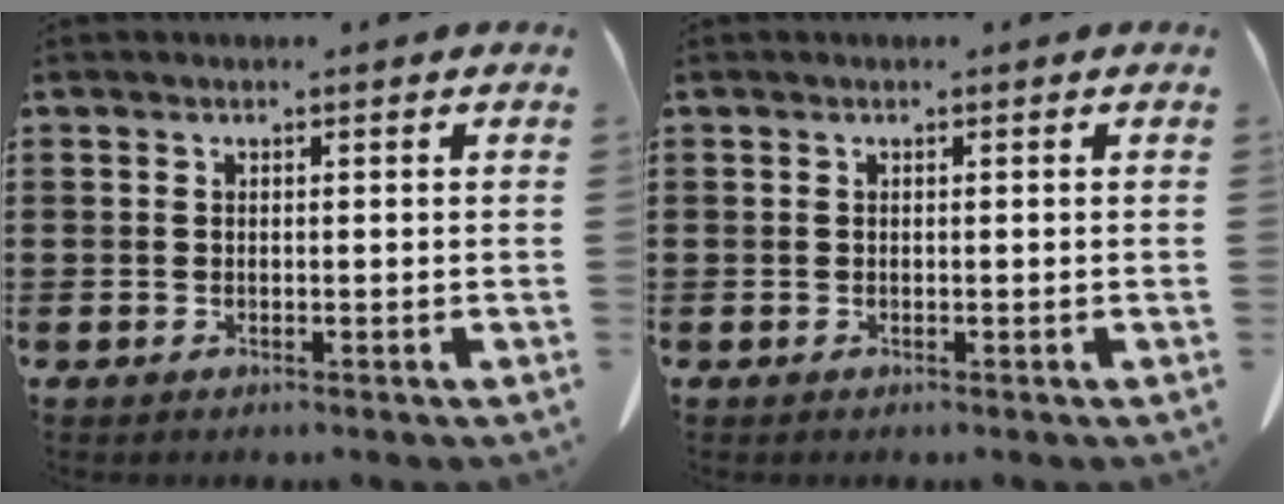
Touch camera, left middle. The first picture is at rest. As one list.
[{"total": 0.0}]